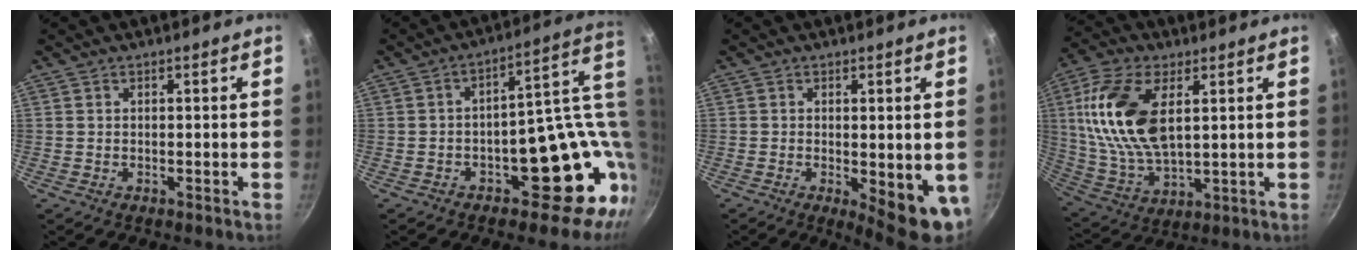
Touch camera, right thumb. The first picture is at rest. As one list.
[{"total": 18.2, "force": [-1.3, 11.6, 14.0], "torque": [-0.100, 0.025, -0.001]}, {"total": 9.6, "force": [-1.4, 3.2, 9.0], "torque": [-0.096, -0.014, -0.010]}, {"total": 18.1, "force": [4.7, 9.5, 14.7], "torque": [-0.282, -0.009, 0.096]}]